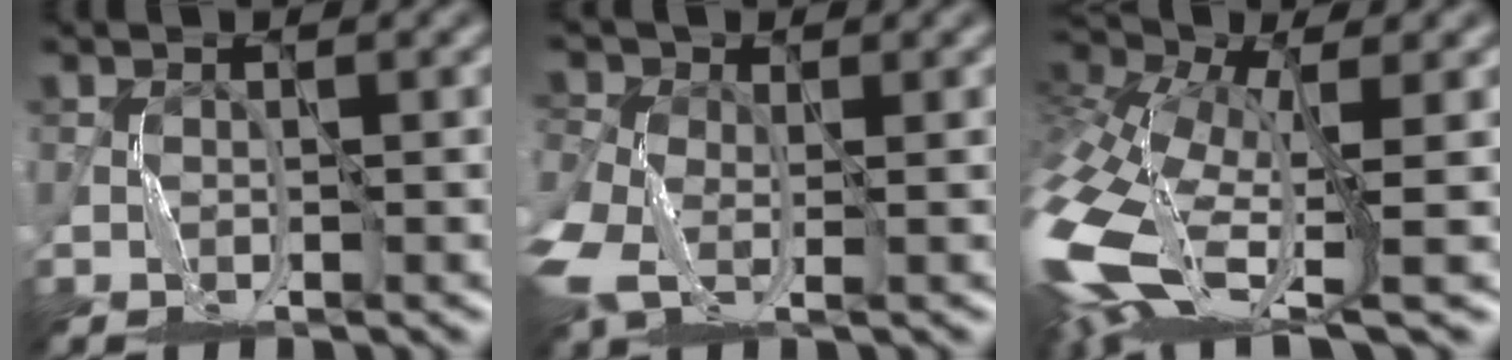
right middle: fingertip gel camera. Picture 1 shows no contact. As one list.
[{"total": 5.3, "force": [-1.2, 3.9, 3.3], "torque": [-0.093, -0.021, -0.028]}, {"total": 13.6, "force": [-3.1, 6.8, 11.3], "torque": [-0.292, -0.014, -0.047]}]